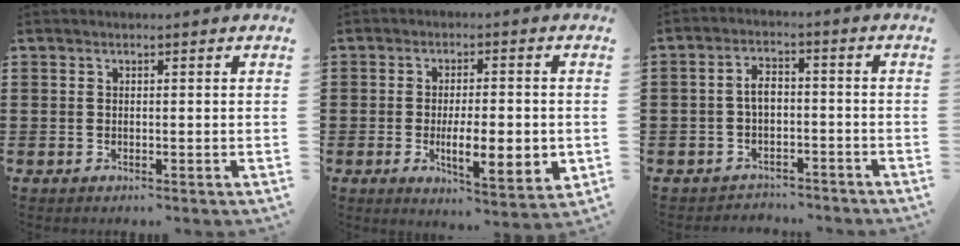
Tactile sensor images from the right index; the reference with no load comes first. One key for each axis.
{"total": 8.1, "fx": -1.5, "fy": 2.9, "fz": 7.4, "tx": -0.111, "ty": -0.006, "tz": -0.023}
{"total": 3.6, "fx": -1.8, "fy": 2.1, "fz": 2.3, "tx": -0.053, "ty": 0.007, "tz": -0.038}